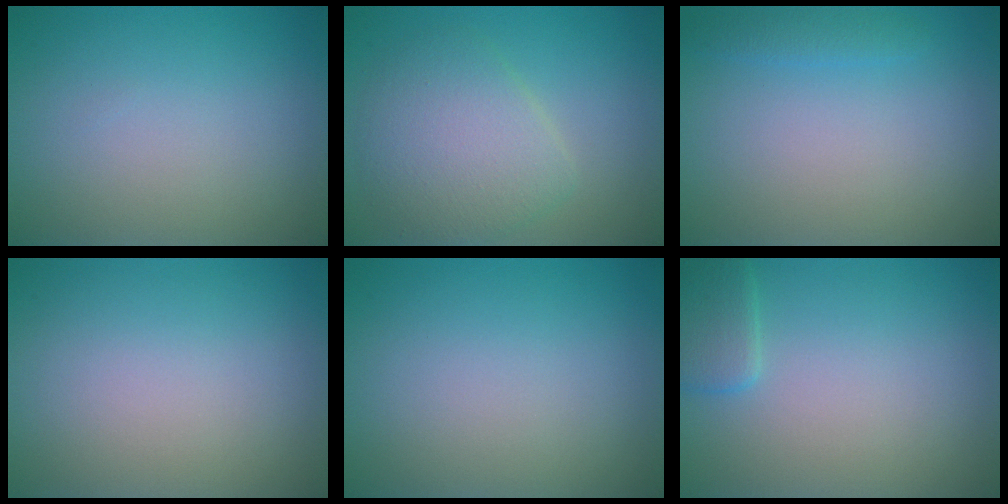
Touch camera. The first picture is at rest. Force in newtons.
{"total": 5.0, "press": 5.0, "slide": 0.1}
{"total": 1.2, "press": 1.2, "slide": 0.1}
{"total": 0.0}
{"total": 0.0}
{"total": 2.0, "press": 2.0, "slide": 0.1}